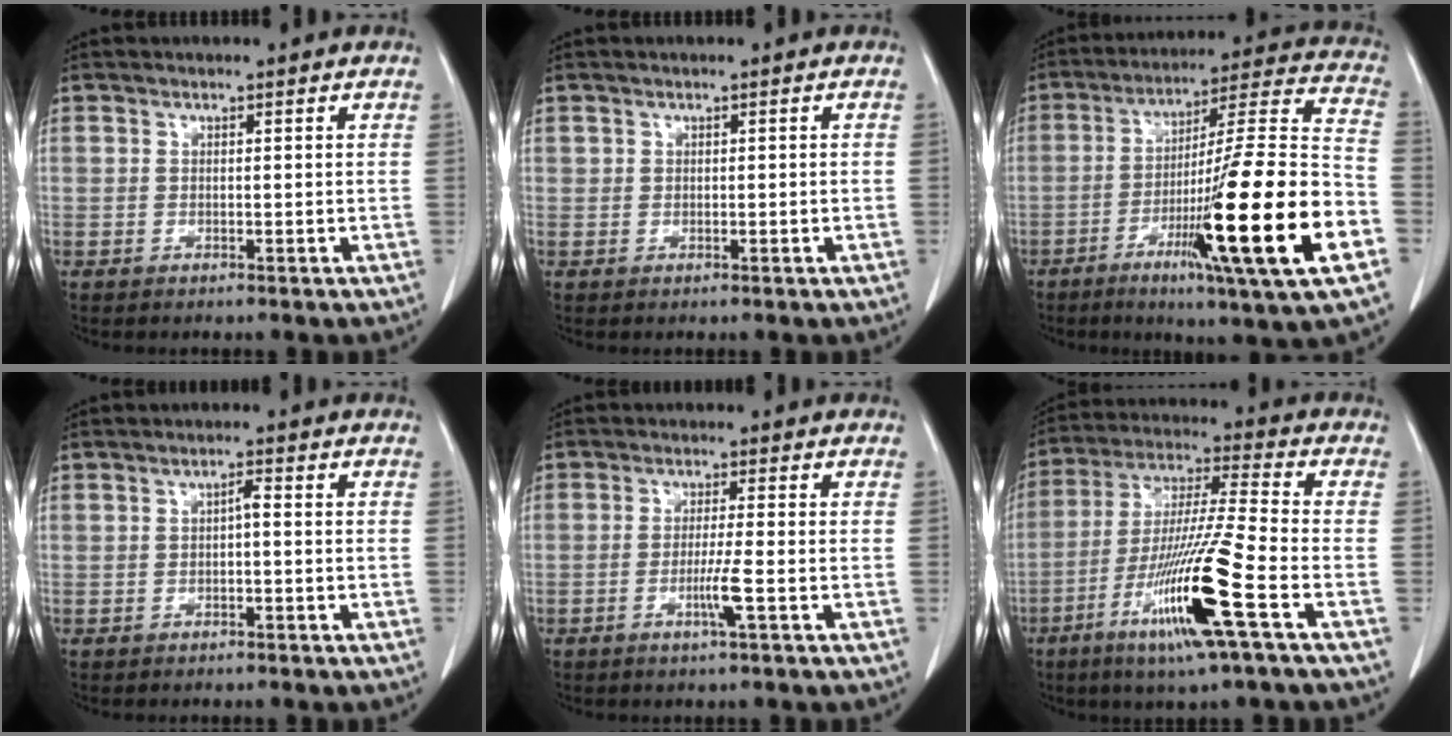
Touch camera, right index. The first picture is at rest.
{"total": 0.0}
{"total": 24.7, "force": [-8.6, -0.2, 23.1], "torque": [-0.345, -0.026, -0.143]}
{"total": 1.4, "force": [-0.2, 0.3, 1.3], "torque": [-0.023, 0.004, -0.002]}
{"total": 3.7, "force": [-1.4, -0.7, 3.4], "torque": [-0.069, -0.008, -0.027]}
{"total": 16.6, "force": [-7.1, -0.7, 15.0], "torque": [-0.312, -0.027, -0.132]}